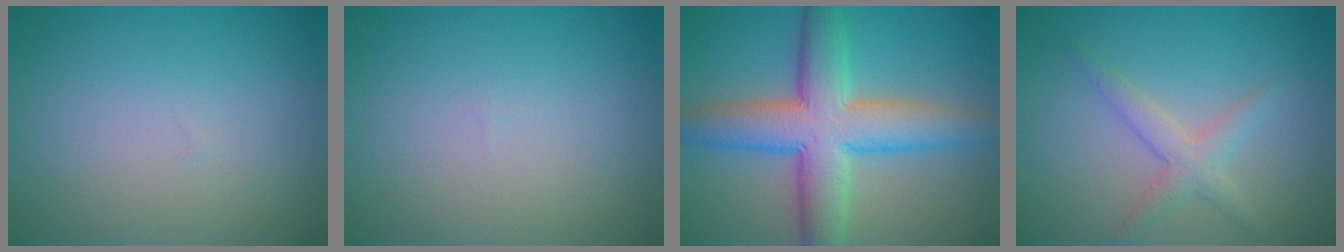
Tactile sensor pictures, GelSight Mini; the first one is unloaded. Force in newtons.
{"total": 0.0}
{"total": 8.9, "press": 8.9, "slide": 0.2}
{"total": 2.5, "press": 2.5, "slide": 0.1}